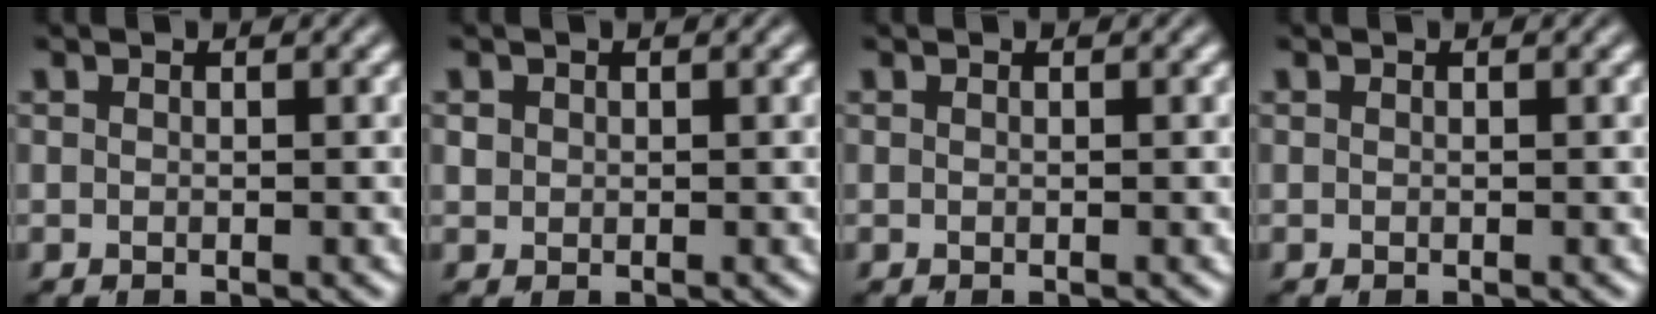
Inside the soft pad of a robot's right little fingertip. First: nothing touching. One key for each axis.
{"total": 0.7, "fx": 0.2, "fy": 0.6, "fz": 0.1, "tx": 0.001, "ty": -0.002, "tz": 0.004}
{"total": 0.0}
{"total": 0.0}